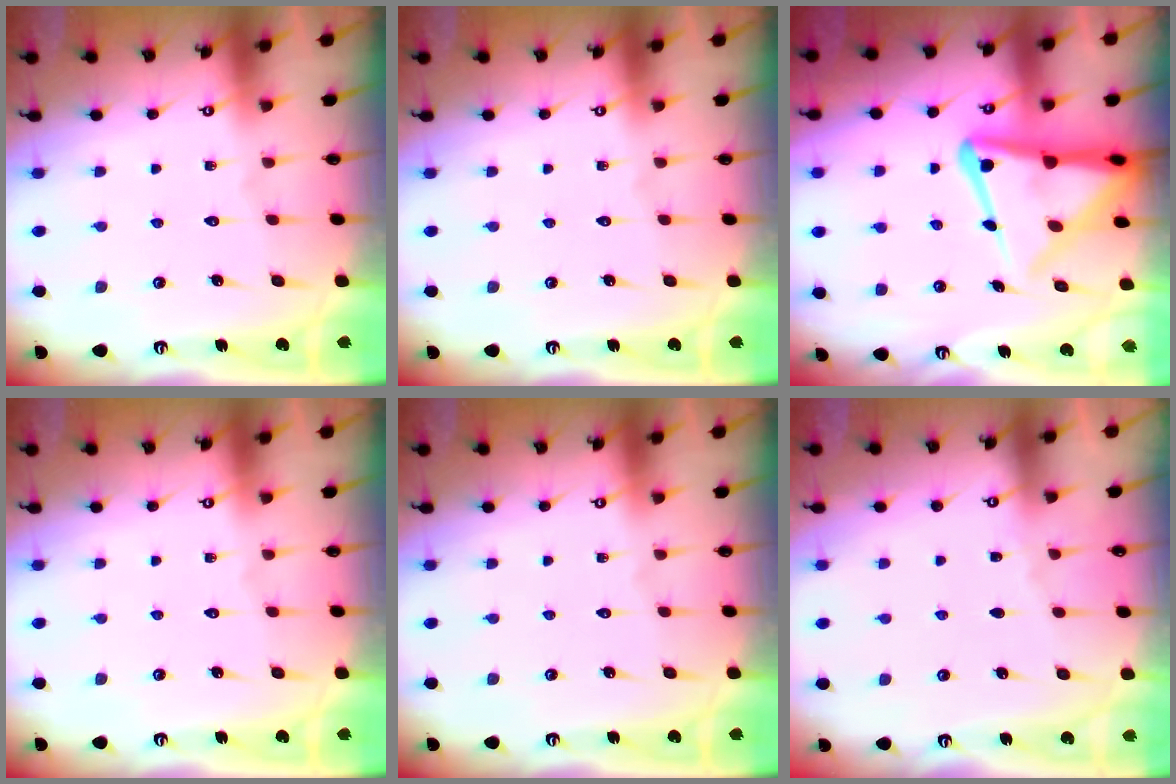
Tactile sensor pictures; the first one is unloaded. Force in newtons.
{"total": 0.0}
{"total": 14.1, "press": 14.1, "slide": 1.3}
{"total": 0.0}
{"total": 0.0}
{"total": 2.6, "press": 2.6, "slide": 0.3}